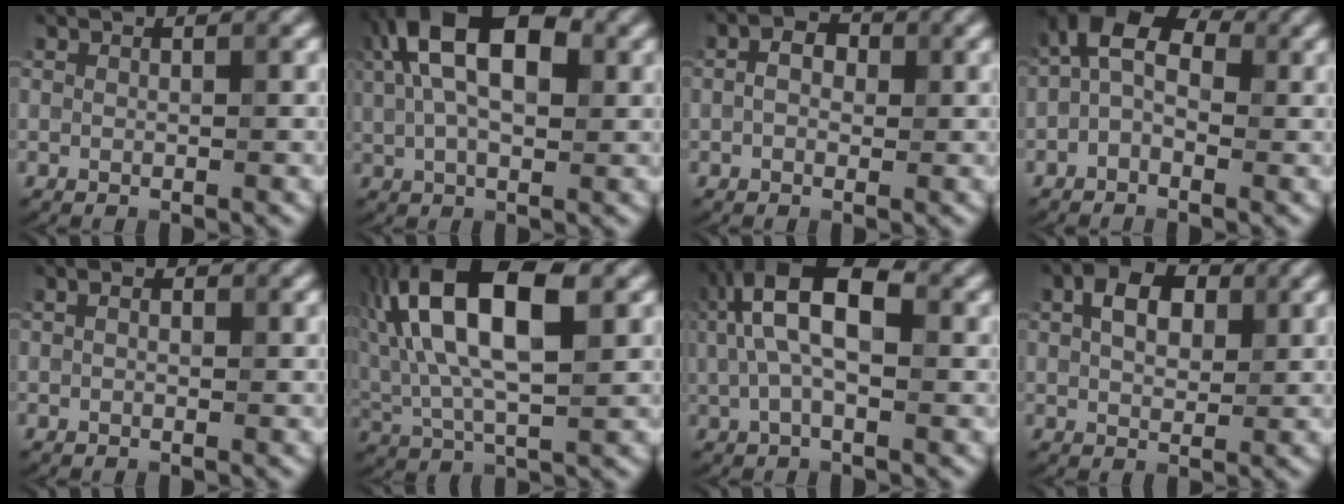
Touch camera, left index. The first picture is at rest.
{"total": 10.7, "force": [3.5, 5.8, 8.3], "torque": [-0.141, 0.030, 0.042]}
{"total": 2.4, "force": [0.1, 1.7, 1.7], "torque": [-0.023, 0.003, -0.009]}
{"total": 5.6, "force": [0.1, 3.4, 4.4], "torque": [-0.080, 0.023, -0.018]}
{"total": 1.9, "force": [0.7, 1.2, 1.2], "torque": [-0.010, 0.002, -0.014]}
{"total": 11.7, "force": [2.9, 5.3, 10.1], "torque": [-0.184, 0.022, 0.045]}
{"total": 7.4, "force": [1.6, 3.3, 6.4], "torque": [-0.120, 0.016, 0.022]}
{"total": 4.3, "force": [1.3, 2.8, 3.0], "torque": [-0.054, 0.007, 0.018]}